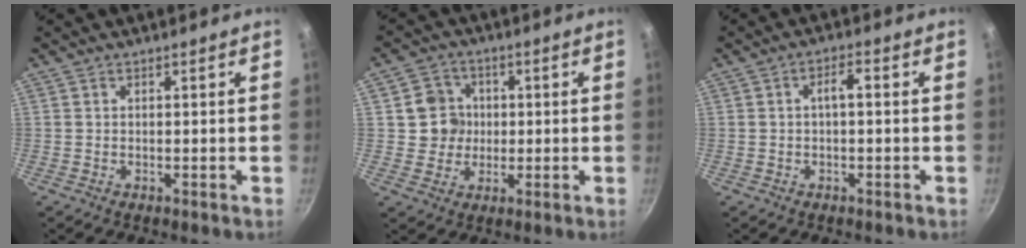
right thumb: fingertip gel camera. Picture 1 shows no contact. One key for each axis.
{"total": 6.7, "fx": 0.7, "fy": 6.4, "fz": 1.7, "tx": 0.011, "ty": 0.005, "tz": 0.005}
{"total": 2.8, "fx": -0.1, "fy": 1.1, "fz": 2.6, "tx": -0.051, "ty": 0.017, "tz": -0.004}